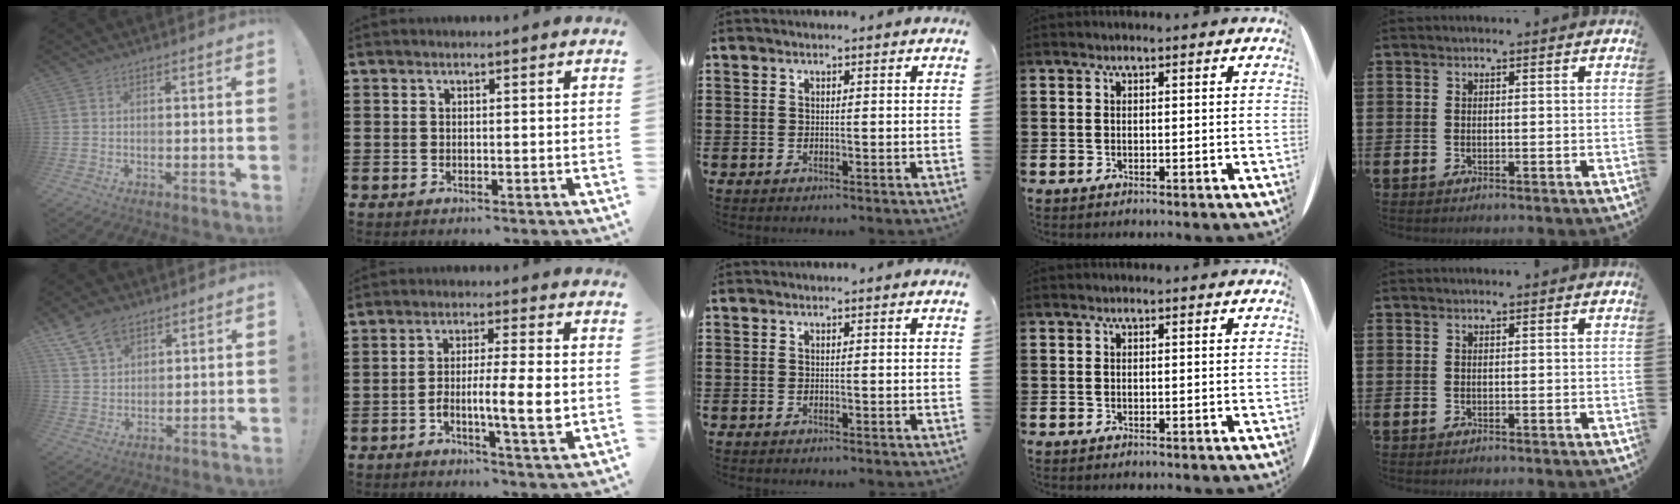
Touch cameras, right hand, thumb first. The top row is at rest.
{"thumb": {"total": 9.8, "force": [6.8, 5.8, 3.8], "torque": [-0.070, -0.034, 0.134]}, "index": {"total": 8.2, "force": [-2.0, 1.1, 7.9], "torque": [-0.140, -0.003, -0.037]}}